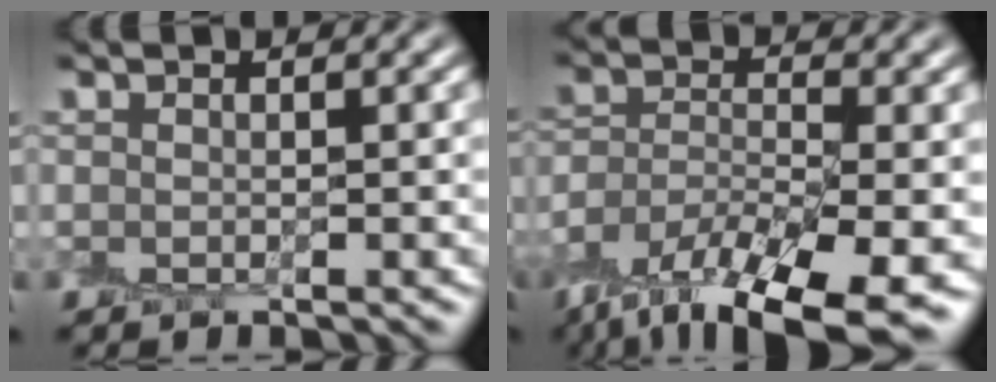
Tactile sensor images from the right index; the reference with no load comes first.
{"total": 11.4, "force": [-8.4, 4.0, 6.6], "torque": [-0.142, -0.020, -0.148]}